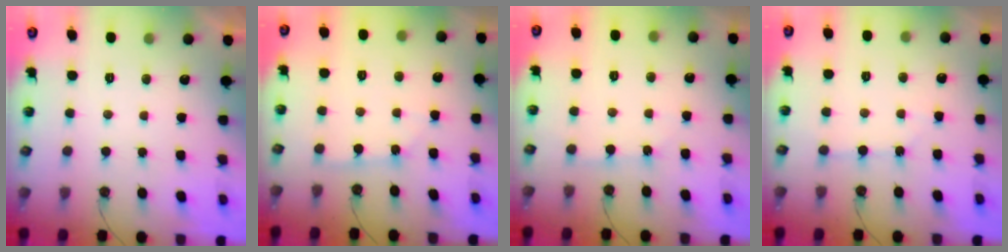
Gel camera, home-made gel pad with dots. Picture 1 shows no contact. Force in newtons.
{"total": 2.3, "press": 2.3, "slide": 0.2}
{"total": 4.2, "press": 4.2, "slide": 0.5}
{"total": 2.9, "press": 2.8, "slide": 0.4}